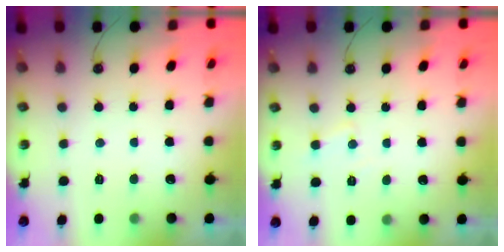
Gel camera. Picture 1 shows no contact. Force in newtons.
{"total": 5.8, "press": 5.7, "slide": 0.8}